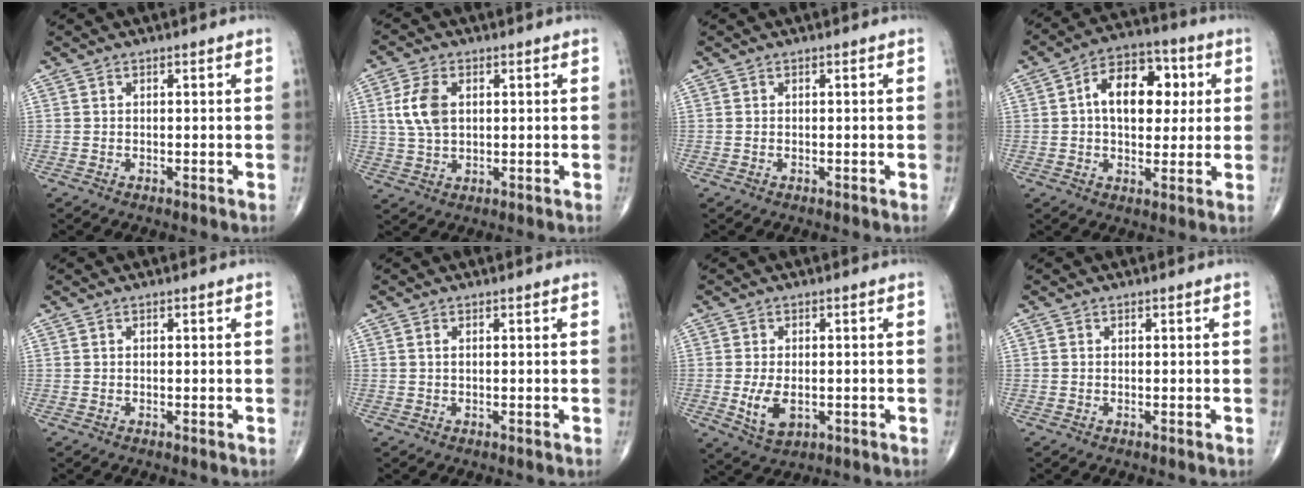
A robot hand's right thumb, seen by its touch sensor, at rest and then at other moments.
{"total": 6.3, "force": [1.3, 4.0, 4.7], "torque": [-0.093, -0.001, 0.026]}
{"total": 0.0}
{"total": 13.5, "force": [2.4, 8.5, 10.3], "torque": [-0.125, 0.016, 0.029]}
{"total": 0.0}
{"total": 0.7, "force": [0.2, 0.3, 0.6], "torque": [-0.014, 0.003, 0.004]}
{"total": 6.0, "force": [-1.1, 3.5, 4.7], "torque": [-0.085, -0.011, -0.011]}
{"total": 0.0}